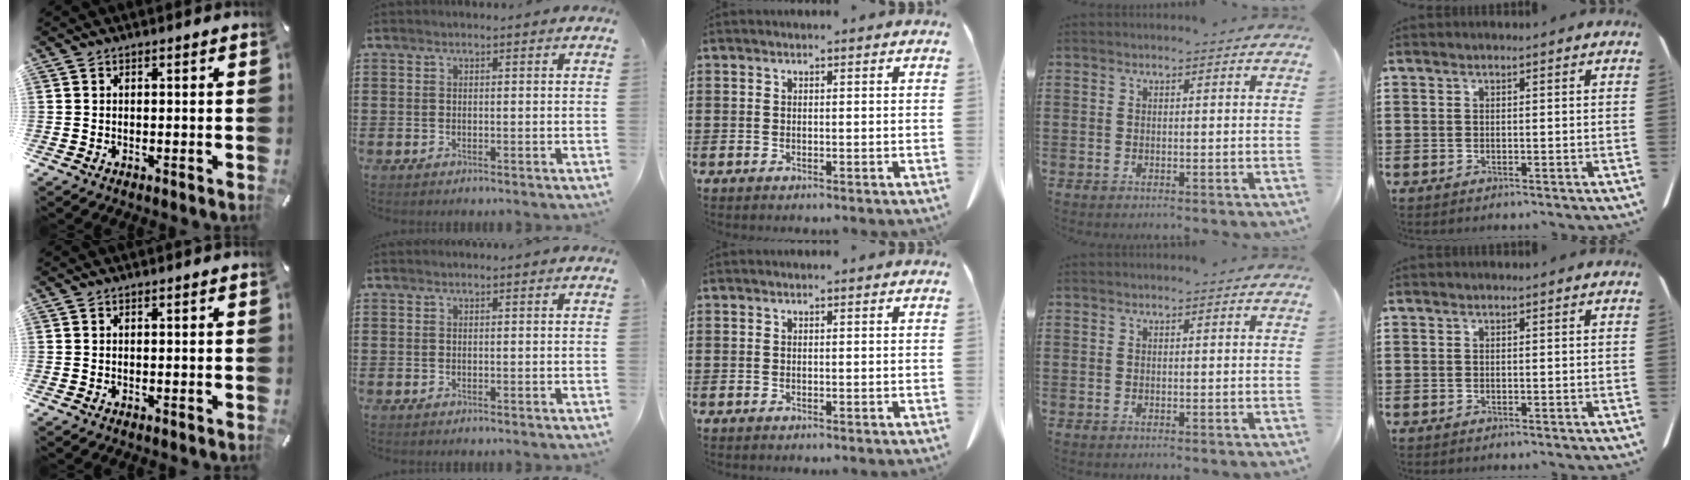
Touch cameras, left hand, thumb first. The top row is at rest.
{}